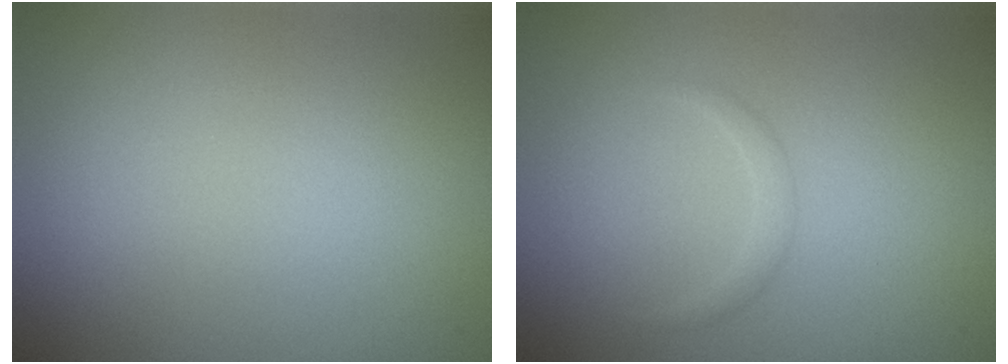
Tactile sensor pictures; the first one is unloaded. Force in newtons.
{"total": 0.8, "press": 0.8, "slide": 0.0}